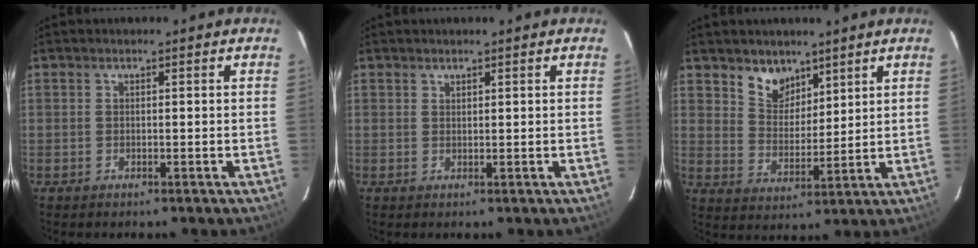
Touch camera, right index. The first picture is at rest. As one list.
[{"total": 0.6, "force": [0.6, 0.2, 0.0], "torque": [-0.001, 0.001, 0.012]}, {"total": 6.8, "force": [5.0, 4.2, 2.1], "torque": [-0.028, 0.006, 0.098]}]